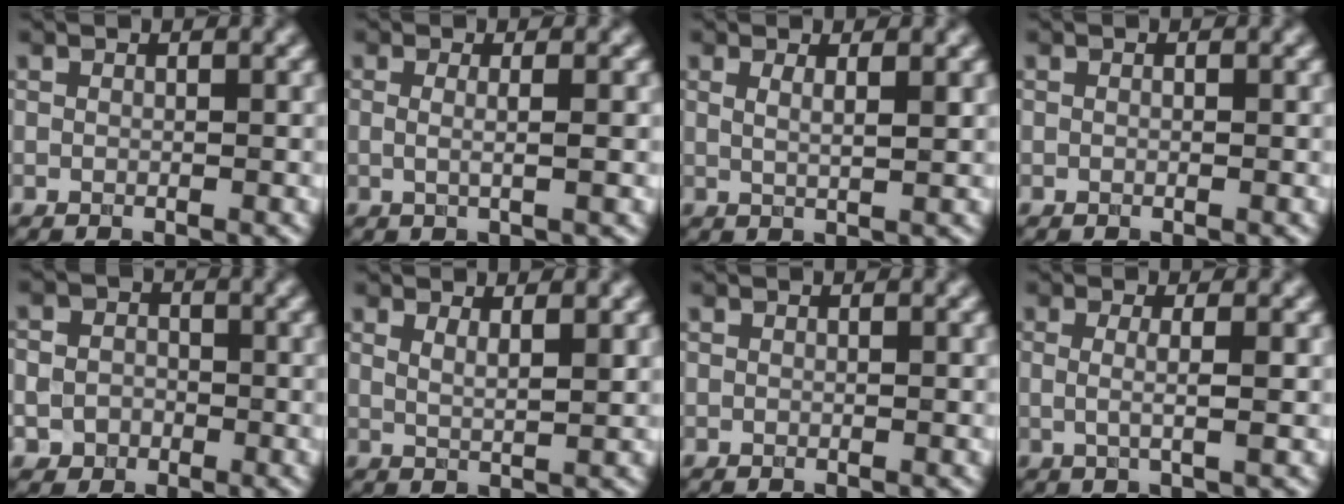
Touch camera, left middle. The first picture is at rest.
{"total": 2.2, "force": [0.1, 0.7, 2.1], "torque": [-0.030, -0.007, -0.009]}
{"total": 2.1, "force": [1.0, 0.7, 1.7], "torque": [-0.019, -0.001, 0.012]}
{"total": 0.0}
{"total": 3.6, "force": [-0.9, 3.2, 1.4], "torque": [0.004, 0.004, -0.030]}
{"total": 2.2, "force": [1.3, 0.7, 1.7], "torque": [-0.019, -0.004, 0.020]}
{"total": 0.0}
{"total": 2.4, "force": [0.0, 0.6, 2.3], "torque": [-0.042, -0.004, -0.003]}